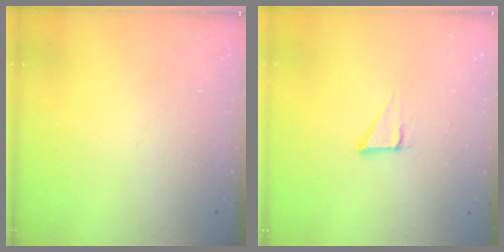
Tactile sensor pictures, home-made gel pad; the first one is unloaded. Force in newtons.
{"total": 2.9, "press": 2.9, "slide": 0.1}